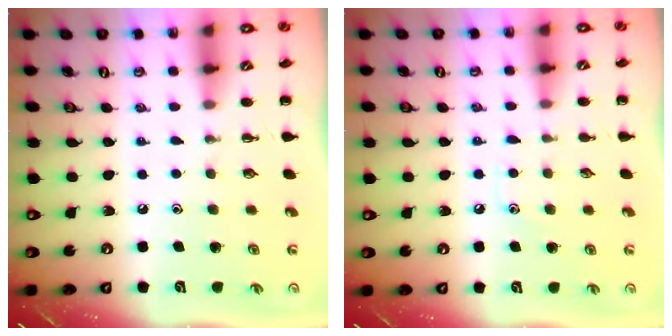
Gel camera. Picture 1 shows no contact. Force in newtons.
{"total": 6.5, "press": 6.1, "slide": 2.2}